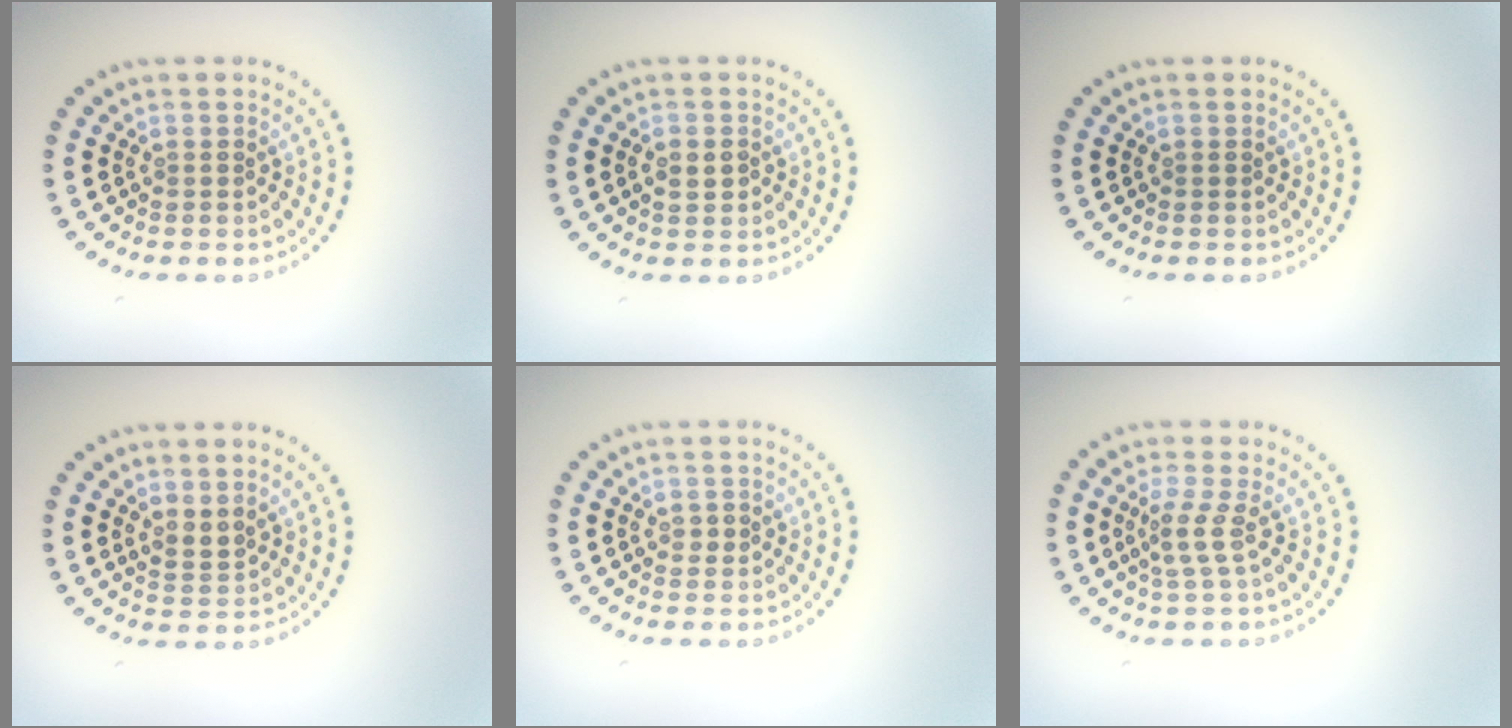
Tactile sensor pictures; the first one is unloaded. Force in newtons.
{"total": 1.6, "press": 1.5, "slide": 0.3}
{"total": 0.0}
{"total": 1.6, "press": 1.2, "slide": 1.1}
{"total": 0.9, "press": 0.9, "slide": 0.1}
{"total": 2.2, "press": 1.5, "slide": 1.5}